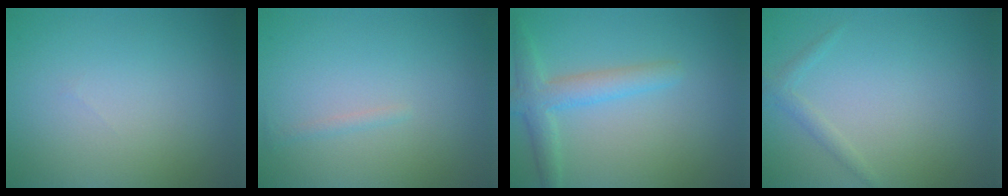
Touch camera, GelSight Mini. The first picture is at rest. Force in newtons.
{"total": 0.6, "press": 0.6, "slide": 0.0}
{"total": 3.4, "press": 3.4, "slide": 0.3}
{"total": 1.1, "press": 1.1, "slide": 0.0}